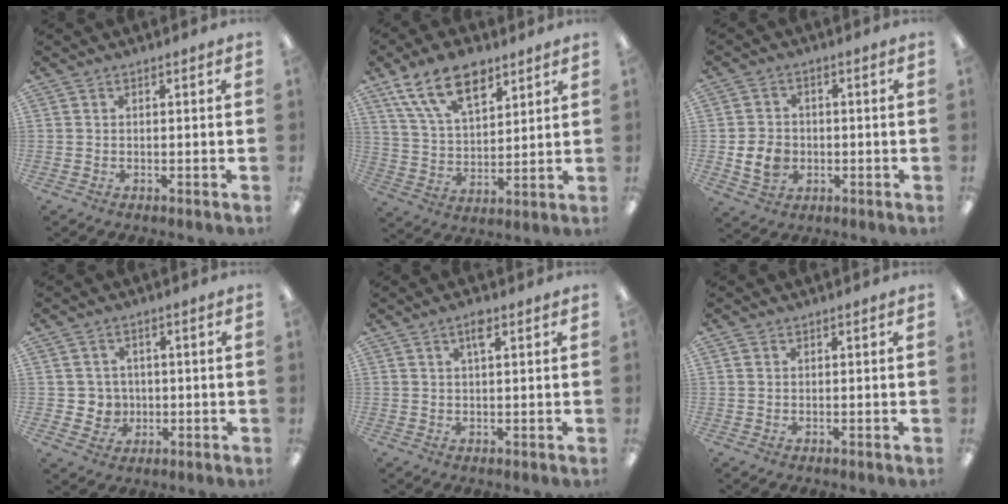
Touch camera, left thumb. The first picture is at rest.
{"total": 14.5, "force": [9.3, 7.4, 8.3], "torque": [-0.149, -0.032, 0.171]}
{"total": 6.5, "force": [-1.1, 5.5, 3.1], "torque": [-0.061, 0.010, -0.017]}
{"total": 4.6, "force": [0.7, 4.6, -0.1], "torque": [-0.010, 0.004, 0.015]}
{"total": 3.3, "force": [1.9, 1.0, 2.4], "torque": [-0.044, 0.003, 0.031]}
{"total": 1.0, "force": [0.5, 0.8, 0.4], "torque": [-0.010, 0.003, 0.009]}